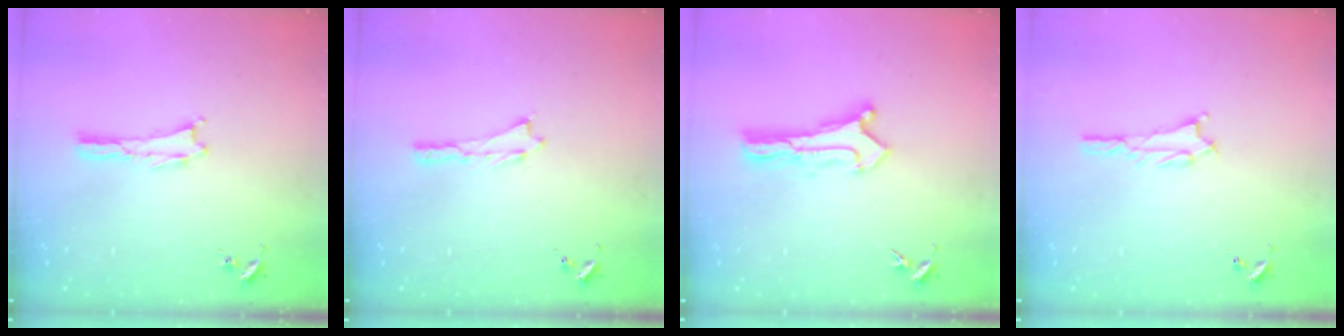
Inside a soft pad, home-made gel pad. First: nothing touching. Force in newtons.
{"total": 0.0}
{"total": 0.8, "press": 0.8, "slide": 0.0}
{"total": 1.8, "press": 1.8, "slide": 0.2}